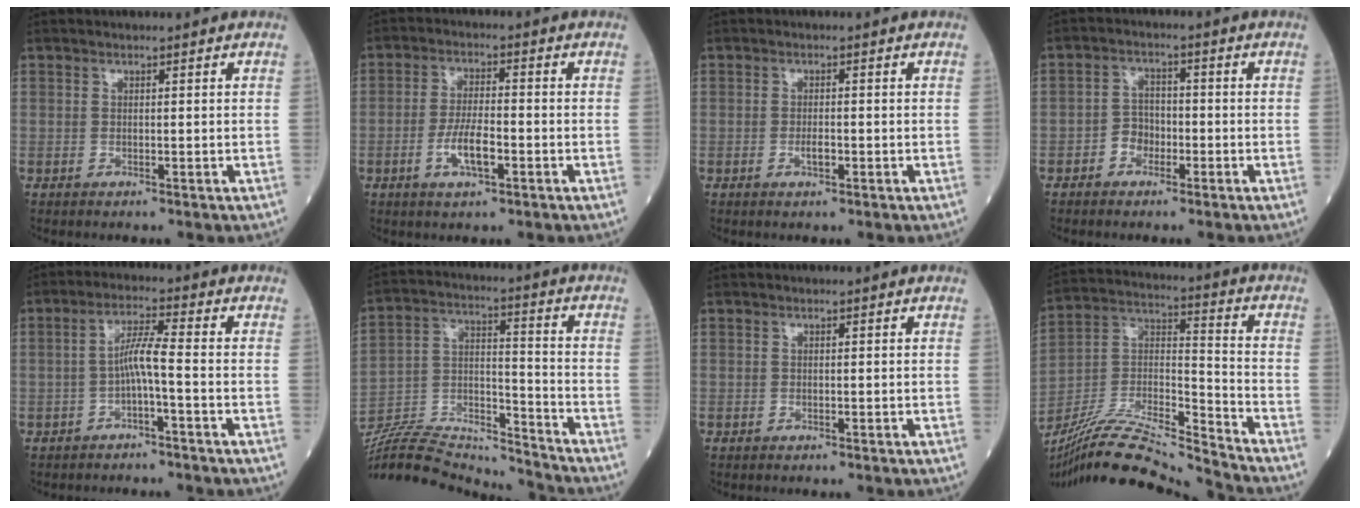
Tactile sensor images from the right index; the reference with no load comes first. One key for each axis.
{"total": 5.9, "fx": -2.2, "fy": 1.5, "fz": 5.2, "tx": -0.104, "ty": -0.001, "tz": -0.039}
{"total": 1.8, "fx": -0.7, "fy": 0.5, "fz": 1.6, "tx": -0.029, "ty": 0.000, "tz": -0.011}
{"total": 3.2, "fx": -1.7, "fy": 2.4, "fz": 1.3, "tx": -0.018, "ty": 0.009, "tz": -0.033}
{"total": 3.2, "fx": -1.1, "fy": -0.3, "fz": 3.0, "tx": -0.056, "ty": 0.008, "tz": -0.020}
{"total": 18.9, "fx": -18.5, "fy": 1.4, "fz": 3.7, "tx": -0.078, "ty": 0.026, "tz": -0.308}
{"total": 0.0}
{"total": 19.4, "fx": -18.3, "fy": -0.8, "fz": 6.5, "tx": -0.136, "ty": 0.010, "tz": -0.324}